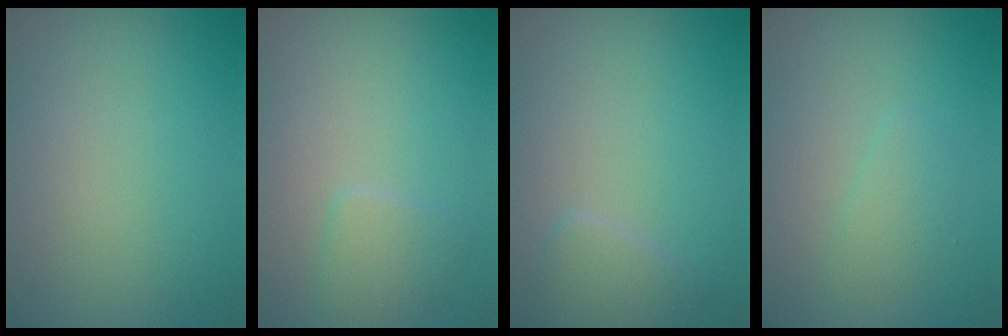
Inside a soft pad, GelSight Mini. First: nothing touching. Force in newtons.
{"total": 1.6, "press": 1.6, "slide": 0.0}
{"total": 1.8, "press": 1.8, "slide": 0.1}
{"total": 1.4, "press": 1.4, "slide": 0.1}